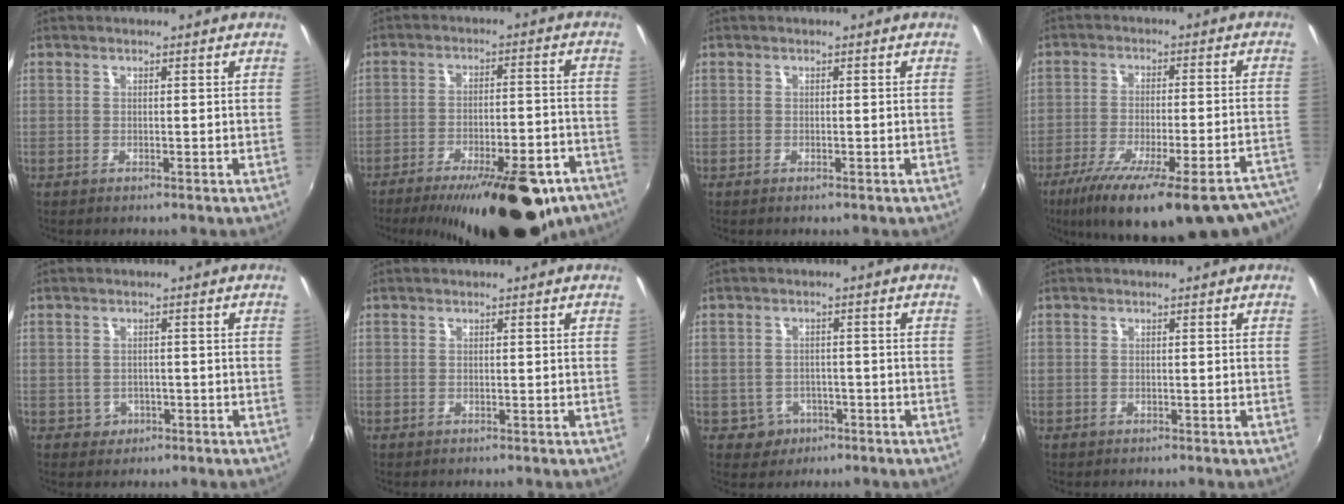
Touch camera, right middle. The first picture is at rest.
{"total": 23.2, "force": [-16.5, 8.0, 14.2], "torque": [-0.213, -0.014, -0.216]}
{"total": 0.7, "force": [-0.5, 0.2, 0.5], "torque": [-0.008, 0.000, -0.006]}
{"total": 29.9, "force": [-23.3, 6.5, 17.7], "torque": [-0.263, -0.051, -0.319]}
{"total": 2.5, "force": [-0.9, 2.3, 0.5], "torque": [-0.013, 0.003, -0.008]}
{"total": 0.0}
{"total": 4.6, "force": [-2.0, 4.1, 0.9], "torque": [-0.031, 0.008, -0.023]}
{"total": 0.0}